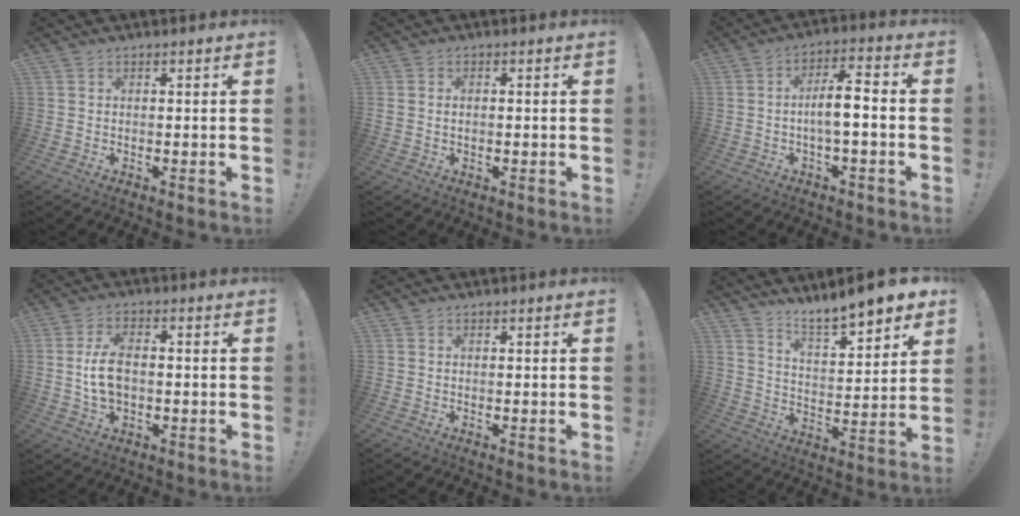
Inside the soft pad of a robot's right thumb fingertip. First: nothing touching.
{"total": 1.3, "force": [0.0, 0.9, 0.9], "torque": [-0.019, 0.004, -0.001]}
{"total": 8.7, "force": [-1.3, 2.3, 8.2], "torque": [-0.131, 0.010, -0.026]}
{"total": 7.9, "force": [-0.5, 4.8, 6.2], "torque": [-0.110, 0.005, -0.009]}
{"total": 0.0}
{"total": 9.5, "force": [8.7, 0.8, 3.7], "torque": [-0.070, -0.073, 0.151]}